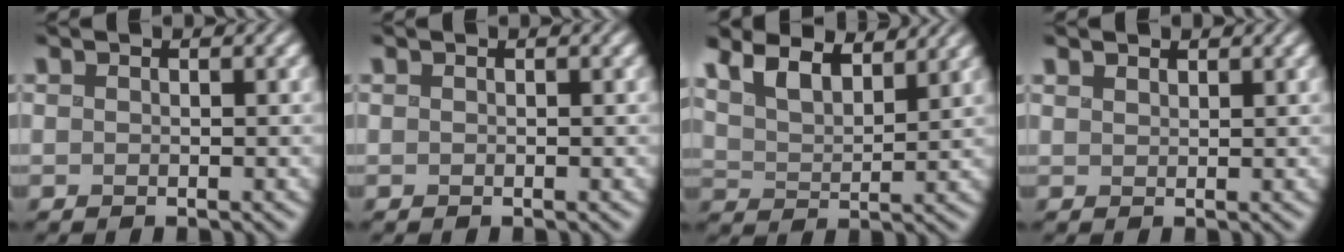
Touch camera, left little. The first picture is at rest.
{"total": 0.0}
{"total": 5.3, "force": [3.9, 1.9, 3.1], "torque": [-0.066, 0.008, 0.061]}
{"total": 0.8, "force": [0.8, 0.2, 0.0], "torque": [-0.001, 0.000, 0.019]}